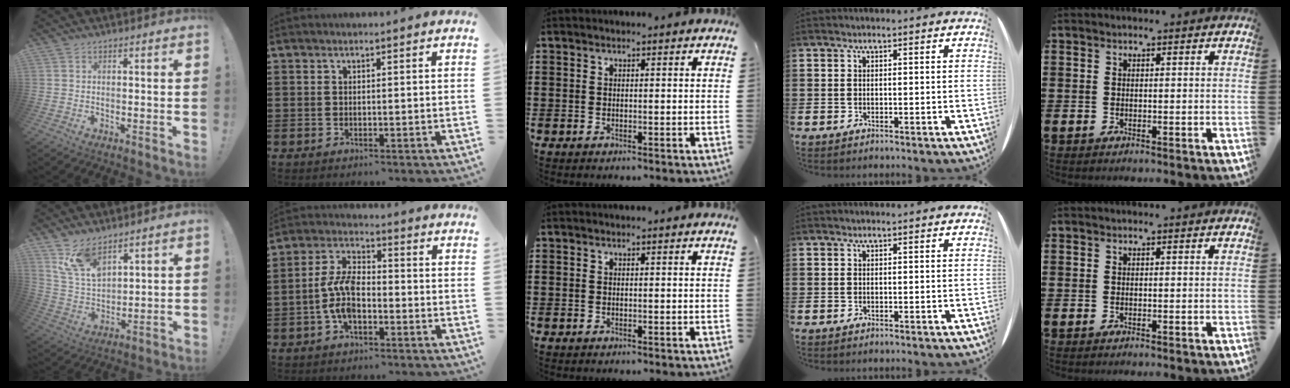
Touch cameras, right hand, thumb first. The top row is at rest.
{"thumb": {"total": 12.1, "force": [8.9, 6.3, 5.3], "torque": [-0.114, -0.049, 0.176]}, "index": {"total": 7.6, "force": [-2.1, 3.7, 6.3], "torque": [-0.160, -0.006, -0.048]}}